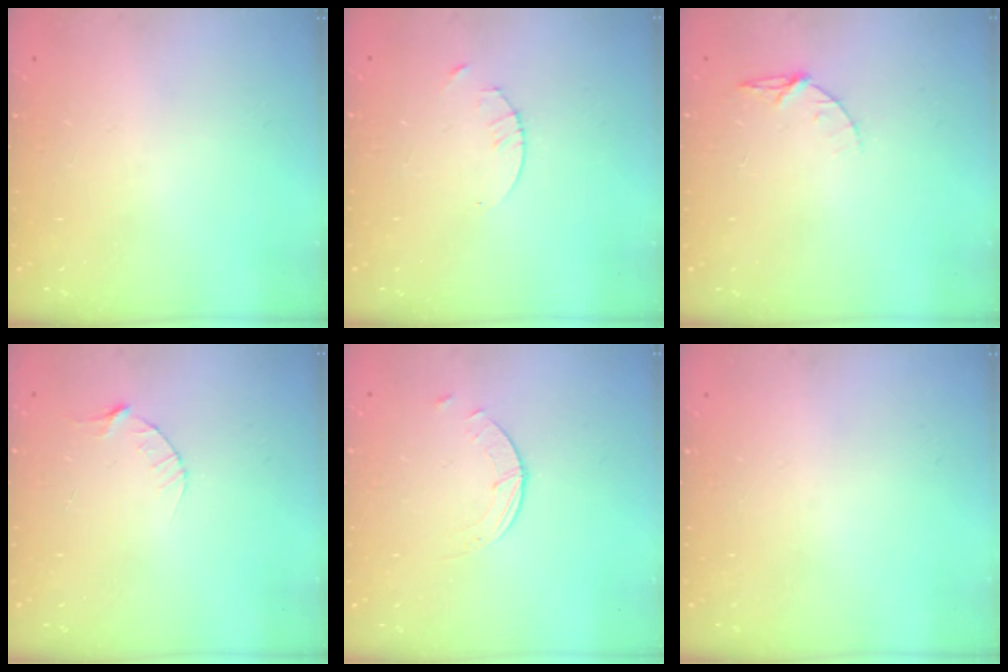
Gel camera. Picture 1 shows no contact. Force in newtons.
{"total": 1.7, "press": 1.6, "slide": 0.2}
{"total": 5.2, "press": 5.1, "slide": 0.6}
{"total": 3.1, "press": 3.0, "slide": 0.4}
{"total": 0.9, "press": 0.9, "slide": 0.2}
{"total": 0.0}